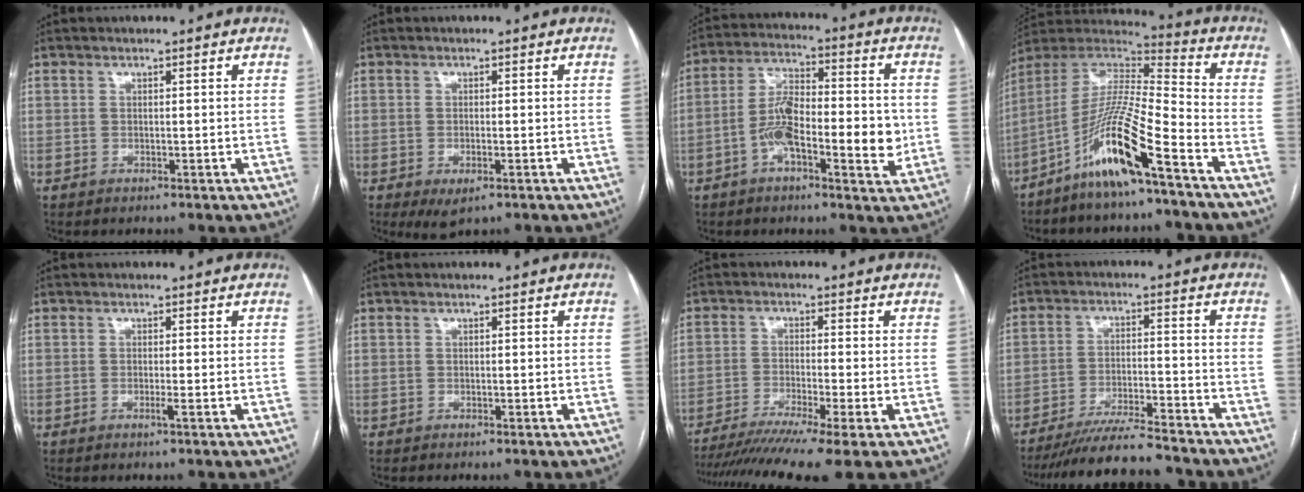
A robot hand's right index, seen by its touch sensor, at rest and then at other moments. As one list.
[{"total": 3.5, "force": [-1.7, 1.3, 2.8], "torque": [-0.045, -0.006, -0.018]}, {"total": 12.1, "force": [-2.6, 4.2, 11.0], "torque": [-0.194, 0.019, -0.047]}, {"total": 14.6, "force": [-8.5, 0.2, 11.8], "torque": [-0.240, -0.006, -0.165]}, {"total": 0.8, "force": [-0.3, -0.2, 0.7], "torque": [-0.013, -0.001, -0.006]}, {"total": 0.0}, {"total": 13.5, "force": [-10.1, -1.0, 8.8], "torque": [-0.143, -0.032, -0.163]}, {"total": 12.3, "force": [-11.4, 0.5, 4.7], "torque": [-0.068, -0.010, -0.184]}]